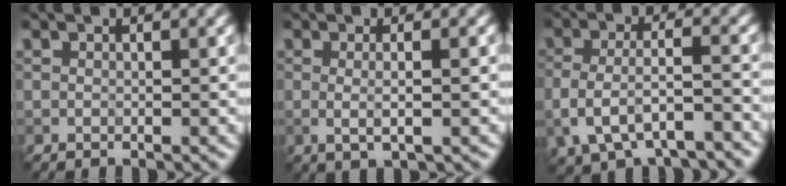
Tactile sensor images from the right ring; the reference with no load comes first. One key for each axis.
{"total": 2.5, "fx": 0.0, "fy": 0.6, "fz": 2.5, "tx": -0.041, "ty": -0.005, "tz": -0.004}
{"total": 6.2, "fx": -2.8, "fy": 3.0, "fz": 4.7, "tx": -0.094, "ty": -0.007, "tz": -0.052}